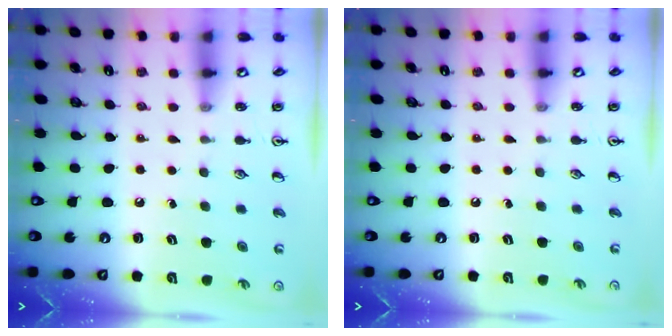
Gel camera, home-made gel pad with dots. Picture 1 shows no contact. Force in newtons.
{"total": 0.0}